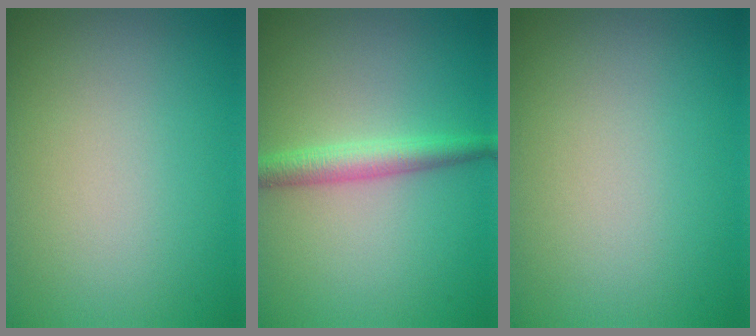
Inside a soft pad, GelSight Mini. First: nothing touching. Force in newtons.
{"total": 2.7, "press": 2.7, "slide": 0.1}
{"total": 0.0}